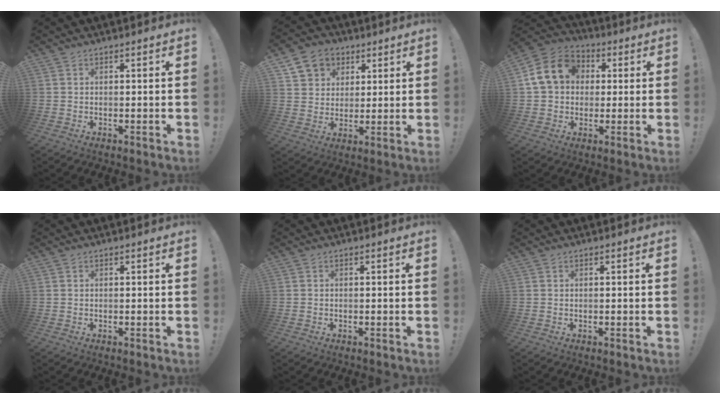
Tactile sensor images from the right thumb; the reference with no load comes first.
{"total": 10.0, "force": [4.7, 8.2, 3.2], "torque": [-0.044, -0.023, 0.096]}
{"total": 14.1, "force": [3.3, 11.8, 7.1], "torque": [-0.111, 0.008, 0.070]}
{"total": 0.0}
{"total": 0.0}
{"total": 0.0}